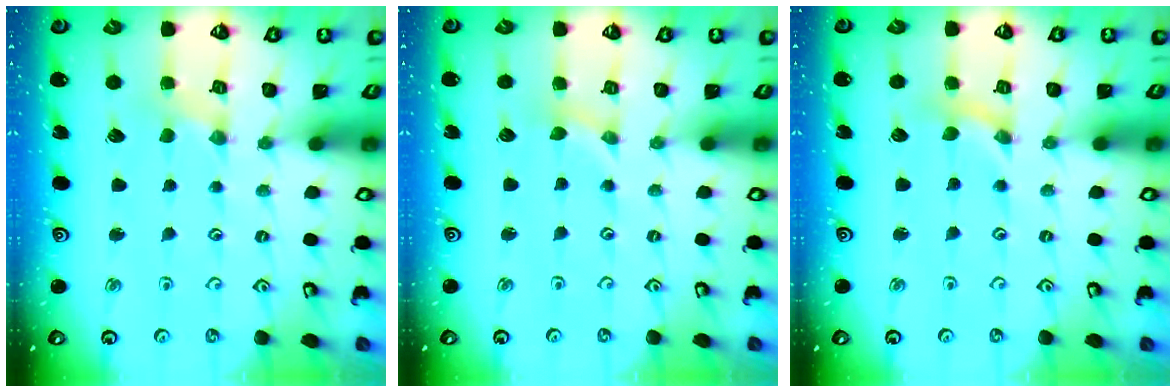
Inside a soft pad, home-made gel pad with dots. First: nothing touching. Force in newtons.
{"total": 0.7, "press": 0.7, "slide": 0.1}
{"total": 0.0}